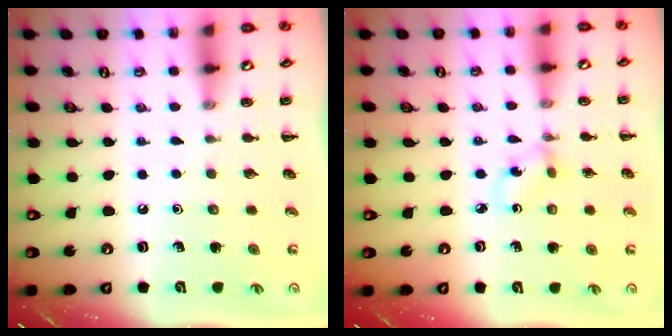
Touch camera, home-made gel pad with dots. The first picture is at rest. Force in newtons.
{"total": 1.4, "press": 1.3, "slide": 0.6}